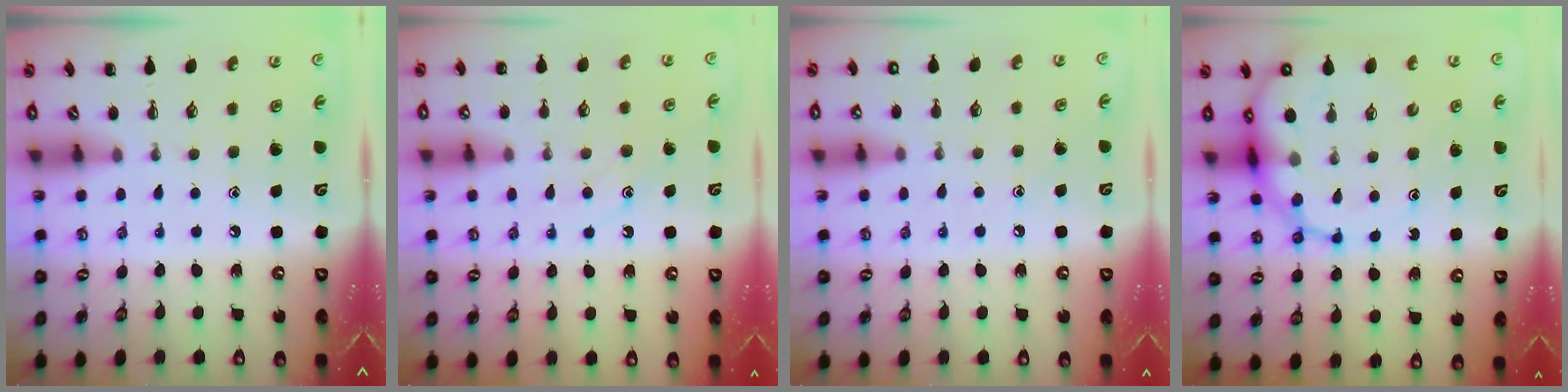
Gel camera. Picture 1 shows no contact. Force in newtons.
{"total": 10.6, "press": 10.5, "slide": 1.2}
{"total": 7.0, "press": 6.7, "slide": 1.9}
{"total": 16.6, "press": 16.1, "slide": 4.1}